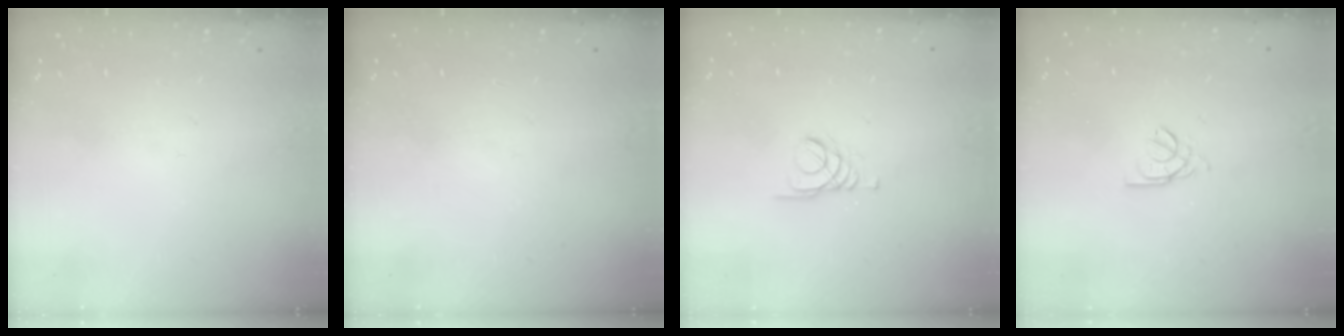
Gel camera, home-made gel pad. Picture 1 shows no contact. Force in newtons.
{"total": 0.0}
{"total": 1.8, "press": 1.8, "slide": 0.2}
{"total": 2.5, "press": 2.5, "slide": 0.5}